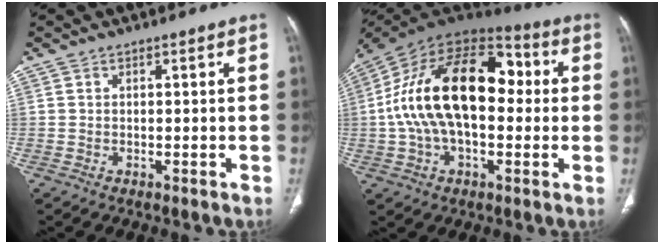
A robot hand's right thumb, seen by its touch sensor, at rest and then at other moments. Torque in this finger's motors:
{"motor_torque": [1.00, 1.11, 1.70, -1.07, 0.43]}